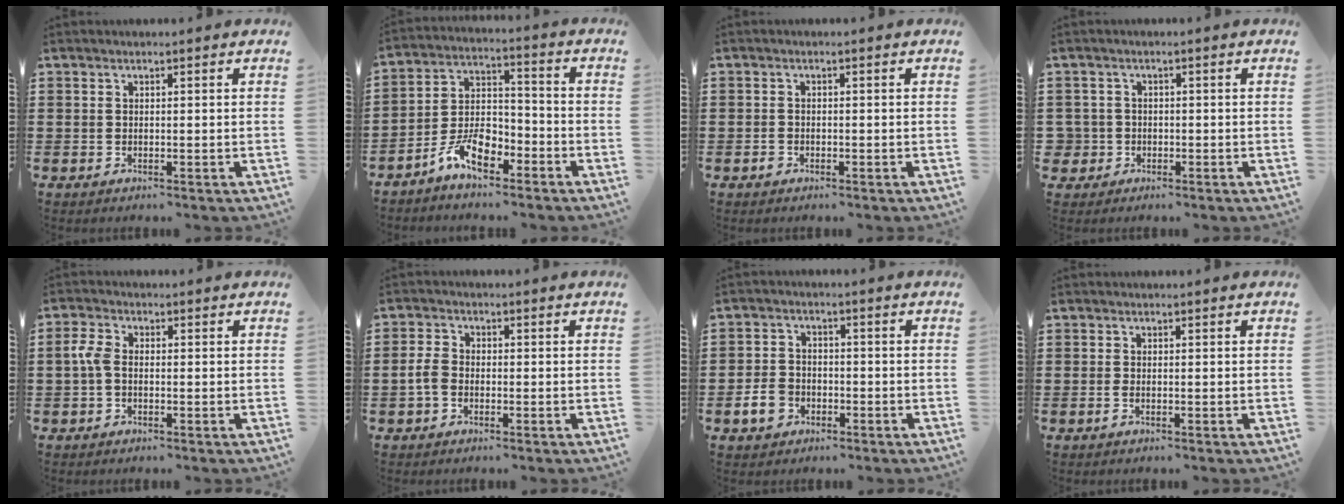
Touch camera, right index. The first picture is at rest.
{"total": 8.0, "force": [-5.3, 3.9, 4.6], "torque": [-0.107, 0.011, -0.103]}
{"total": 1.0, "force": [-0.6, 0.6, 0.3], "torque": [-0.008, 0.000, -0.013]}
{"total": 2.0, "force": [-0.7, 1.9, 0.2], "torque": [-0.022, -0.001, -0.019]}
{"total": 3.2, "force": [-0.5, 1.8, 2.6], "torque": [-0.073, -0.004, -0.014]}
{"total": 3.2, "force": [-0.9, 2.2, 2.2], "torque": [-0.064, -0.007, -0.022]}
{"total": 5.0, "force": [-2.2, 3.7, 2.6], "torque": [-0.080, -0.004, -0.048]}
{"total": 0.8, "force": [-0.4, 0.1, 0.7], "torque": [-0.020, -0.007, -0.008]}